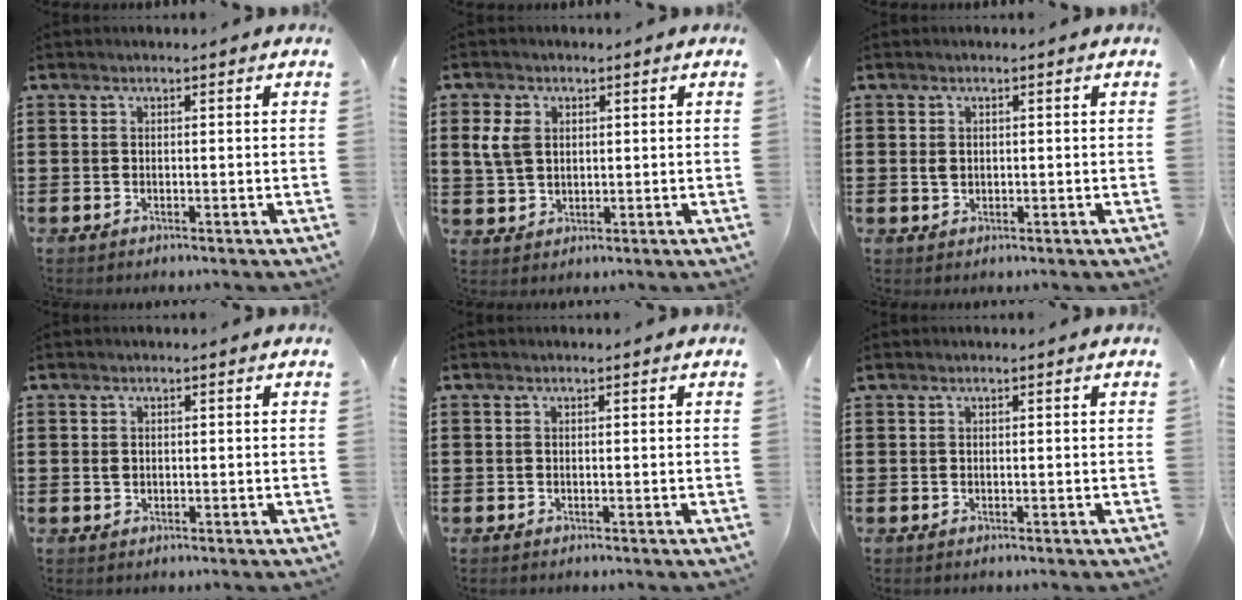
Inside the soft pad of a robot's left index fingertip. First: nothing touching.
{"total": 4.2, "force": [1.3, 3.2, 2.4], "torque": [-0.065, 0.010, 0.020]}
{"total": 1.5, "force": [0.3, 1.1, 0.9], "torque": [-0.021, 0.006, 0.004]}
{"total": 1.0, "force": [0.2, 0.7, 0.6], "torque": [-0.014, 0.004, 0.003]}
{"total": 0.0}
{"total": 0.0}